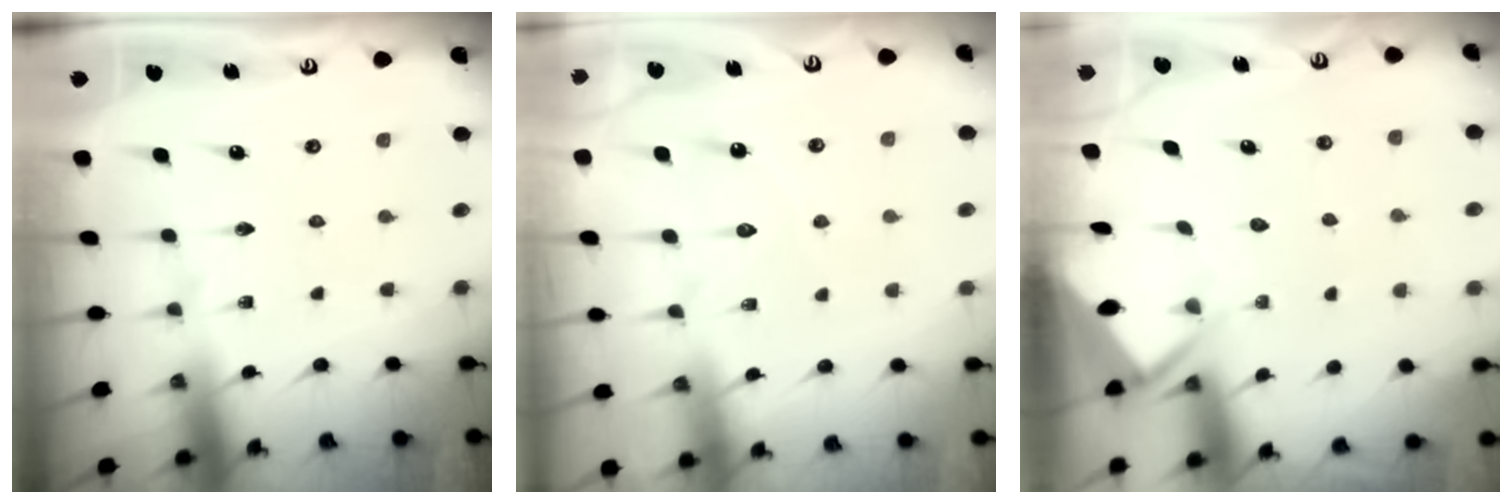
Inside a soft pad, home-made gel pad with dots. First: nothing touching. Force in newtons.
{"total": 6.1, "press": 6.1, "slide": 0.6}
{"total": 3.5, "press": 3.5, "slide": 0.3}